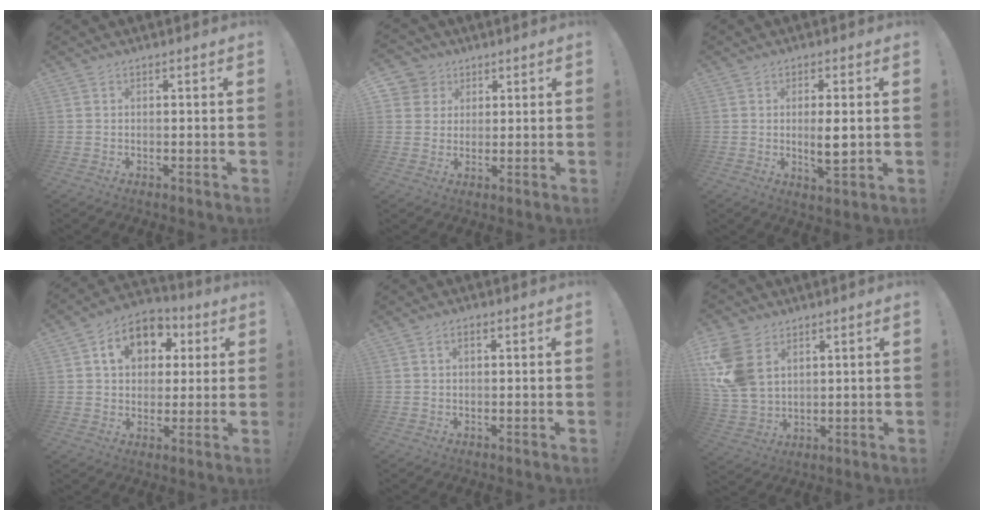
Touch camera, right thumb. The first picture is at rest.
{"total": 5.8, "force": [2.5, 5.2, 0.8], "torque": [-0.013, -0.017, 0.049]}
{"total": 5.5, "force": [0.0, 1.3, 5.3], "torque": [-0.089, -0.010, -0.002]}
{"total": 13.3, "force": [4.5, 10.2, 7.2], "torque": [-0.103, -0.004, 0.088]}
{"total": 1.6, "force": [0.4, 0.7, 1.3], "torque": [-0.020, 0.002, 0.006]}
{"total": 14.5, "force": [5.2, 10.4, 8.7], "torque": [-0.178, -0.021, 0.104]}